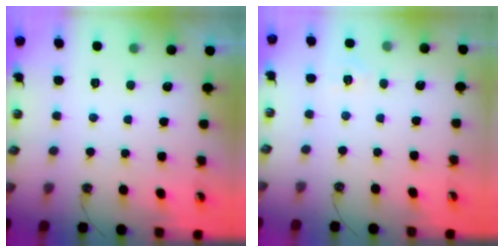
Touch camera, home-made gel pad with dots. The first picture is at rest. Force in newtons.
{"total": 2.8, "press": 2.8, "slide": 0.4}